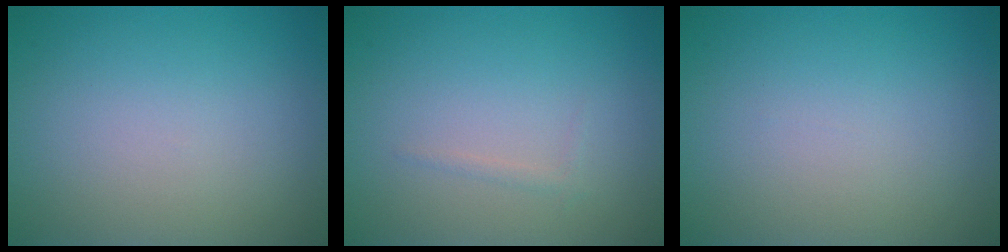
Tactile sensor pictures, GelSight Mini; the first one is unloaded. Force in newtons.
{"total": 0.6, "press": 0.6, "slide": 0.1}
{"total": 0.0}